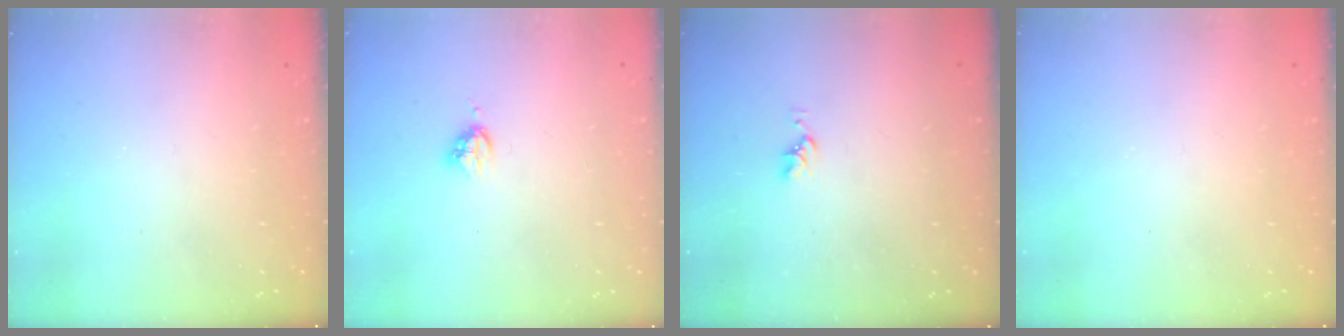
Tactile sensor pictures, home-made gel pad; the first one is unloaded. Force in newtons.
{"total": 3.4, "press": 3.4, "slide": 0.4}
{"total": 2.1, "press": 2.0, "slide": 0.3}
{"total": 0.0}